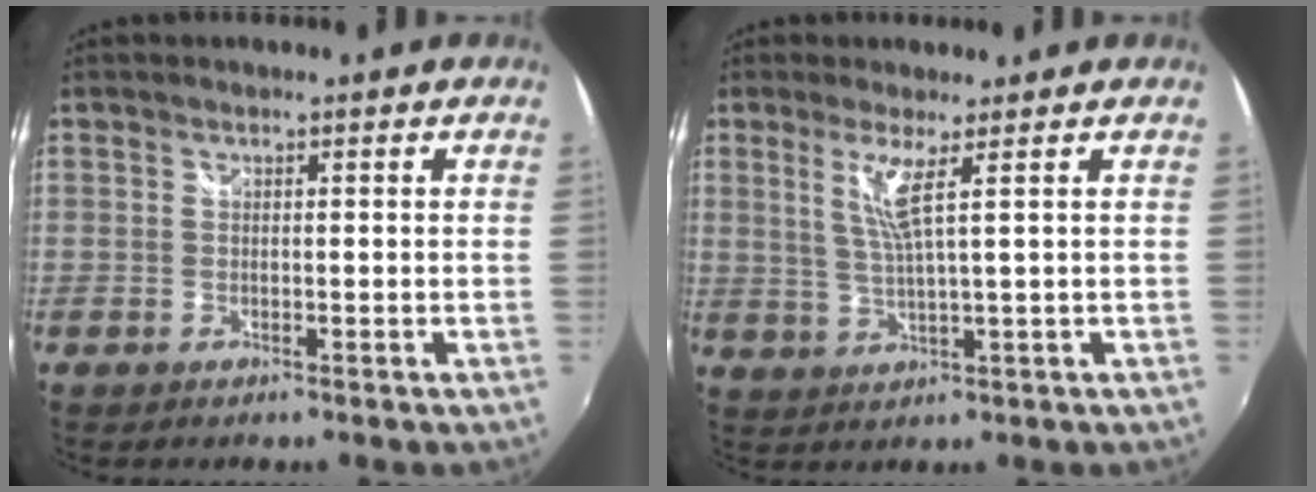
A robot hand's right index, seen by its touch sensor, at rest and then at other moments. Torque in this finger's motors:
{"motor_torque": [0.05, 0.00, 0.11, 0.11]}